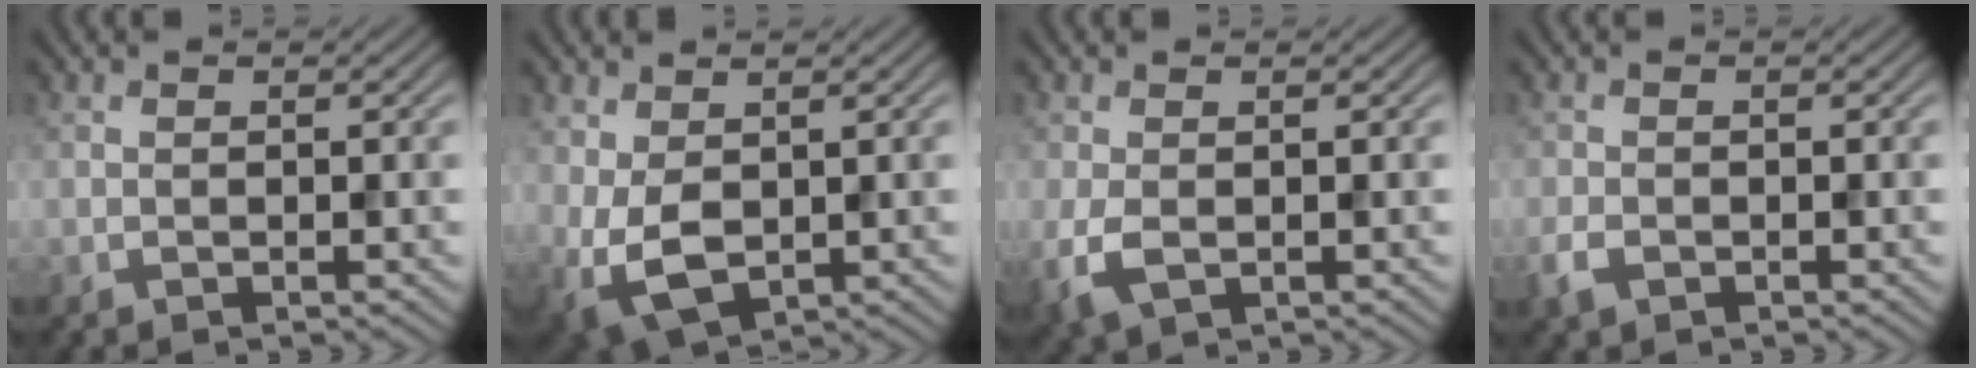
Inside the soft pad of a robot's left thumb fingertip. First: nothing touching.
{"total": 5.9, "force": [-0.1, 3.8, 4.5], "torque": [-0.114, -0.010, 0.001]}
{"total": 3.6, "force": [-0.8, 2.2, 2.7], "torque": [-0.079, -0.012, -0.014]}
{"total": 2.2, "force": [-1.1, 1.4, 1.2], "torque": [-0.033, -0.007, -0.027]}